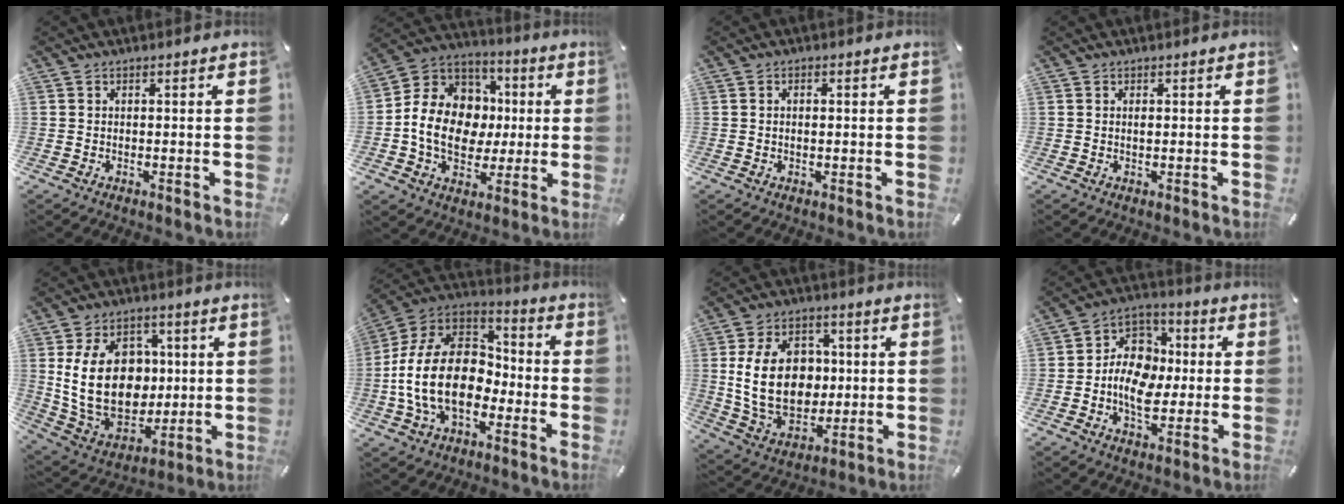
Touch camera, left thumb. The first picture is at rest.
{"total": 15.6, "force": [-1.7, 13.5, 7.7], "torque": [-0.158, 0.020, -0.022]}
{"total": 1.0, "force": [0.0, 0.5, 0.9], "torque": [-0.017, 0.002, -0.002]}
{"total": 0.7, "force": [0.1, 0.3, 0.6], "torque": [-0.014, -0.001, 0.001]}
{"total": 19.9, "force": [2.2, 15.3, 12.6], "torque": [-0.242, -0.006, 0.047]}
{"total": 19.4, "force": [-5.3, 13.4, 13.0], "torque": [-0.284, 0.029, -0.090]}
{"total": 18.1, "force": [1.4, 13.5, 12.0], "torque": [-0.240, 0.007, 0.026]}
{"total": 12.2, "force": [-2.6, 9.3, 7.4], "torque": [-0.140, 0.021, -0.045]}